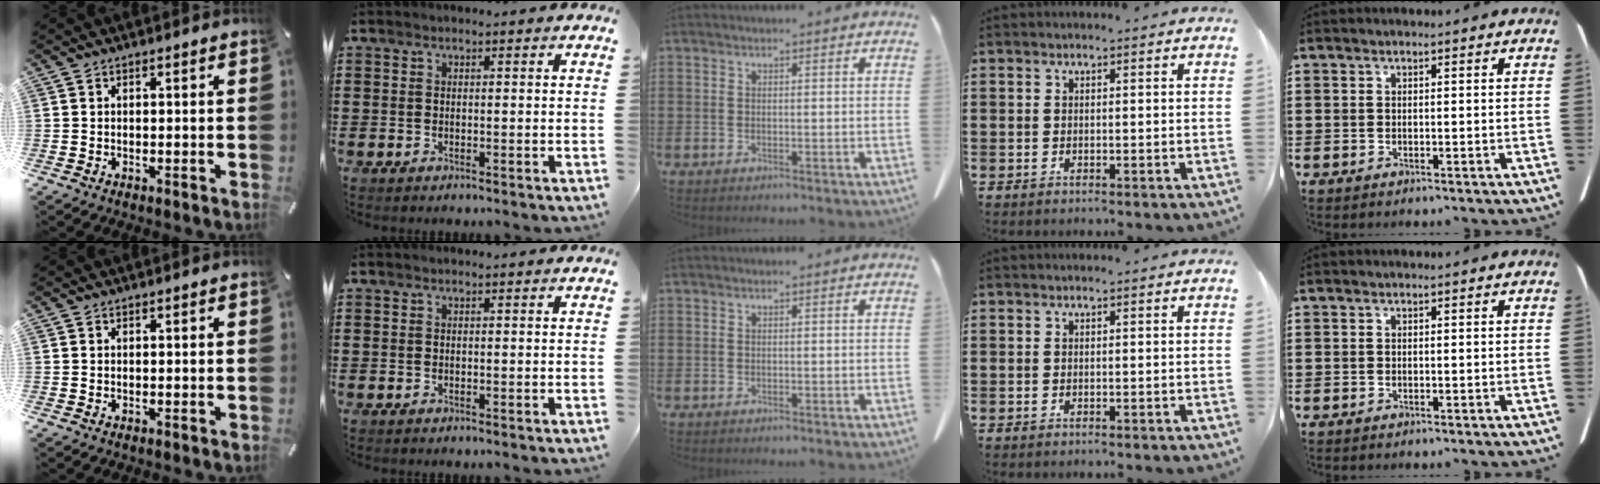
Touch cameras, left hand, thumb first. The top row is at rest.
{}